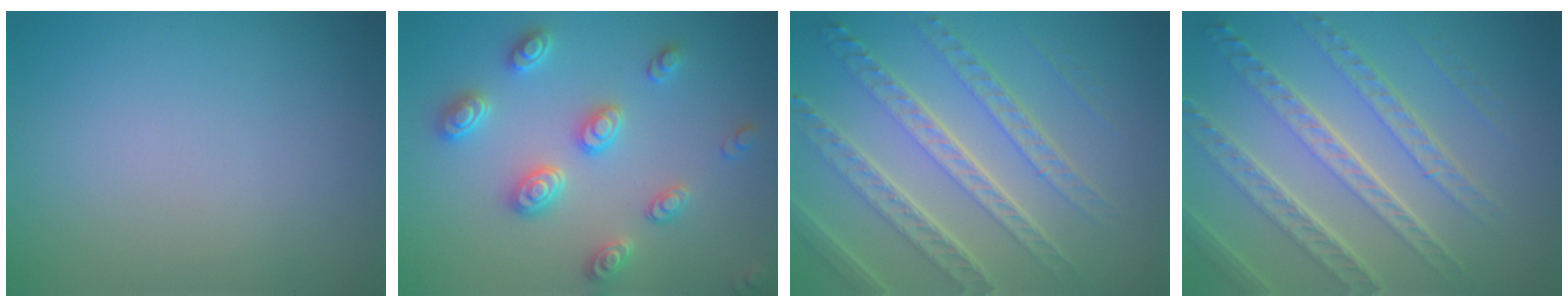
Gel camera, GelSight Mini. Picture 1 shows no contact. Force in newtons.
{"total": 3.5, "press": 3.5, "slide": 0.5}
{"total": 7.4, "press": 5.3, "slide": 5.2}
{"total": 7.1, "press": 5.0, "slide": 5.0}